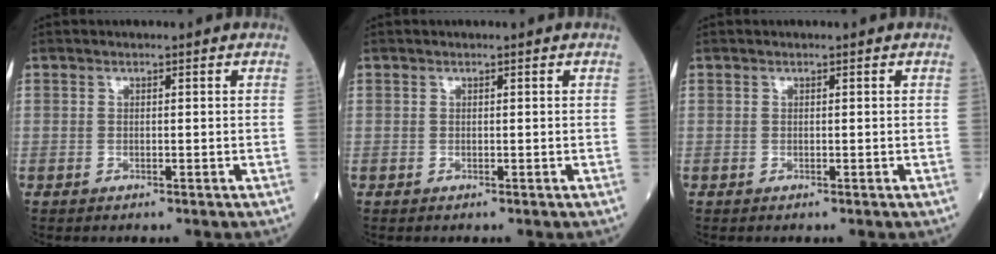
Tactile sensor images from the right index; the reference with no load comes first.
{"total": 0.0}
{"total": 0.0}